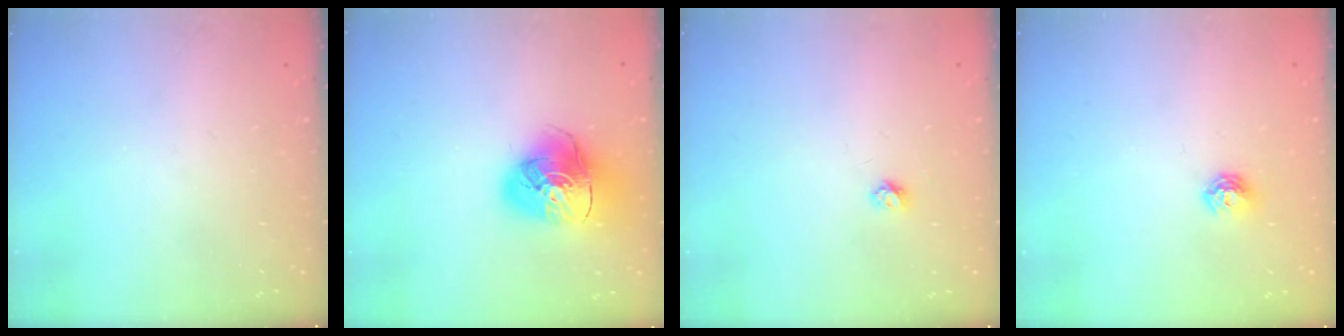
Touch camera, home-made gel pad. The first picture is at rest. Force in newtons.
{"total": 14.9, "press": 14.7, "slide": 2.0}
{"total": 3.4, "press": 3.4, "slide": 0.4}
{"total": 5.2, "press": 5.2, "slide": 0.5}